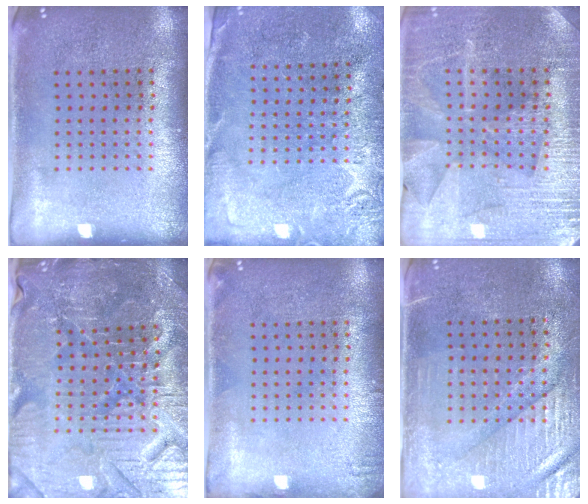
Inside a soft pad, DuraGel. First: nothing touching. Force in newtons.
{"total": 2.7, "press": 2.7, "slide": 0.7}
{"total": 3.3, "press": 3.3, "slide": 0.7}
{"total": 4.5, "press": 4.4, "slide": 1.0}
{"total": 0.8, "press": 0.8, "slide": 0.1}
{"total": 3.4, "press": 3.0, "slide": 1.7}